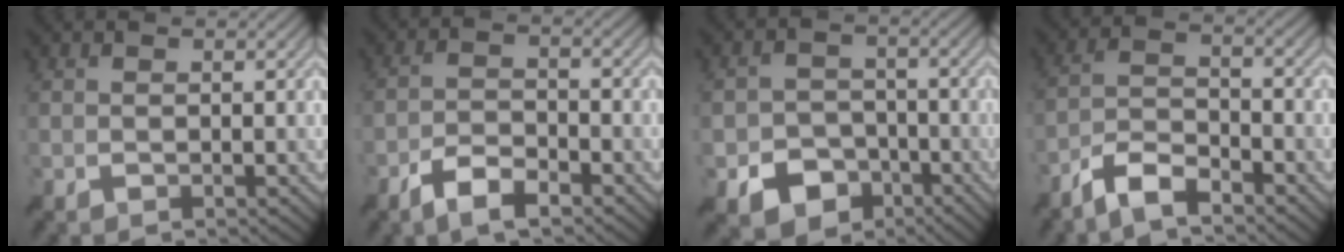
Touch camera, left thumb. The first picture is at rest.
{"total": 5.0, "force": [-3.6, 1.7, 3.1], "torque": [-0.061, -0.001, -0.072]}
{"total": 6.9, "force": [-3.9, 5.0, 2.6], "torque": [-0.047, -0.017, -0.068]}
{"total": 5.9, "force": [-4.8, 1.5, 3.2], "torque": [-0.063, -0.002, -0.101]}